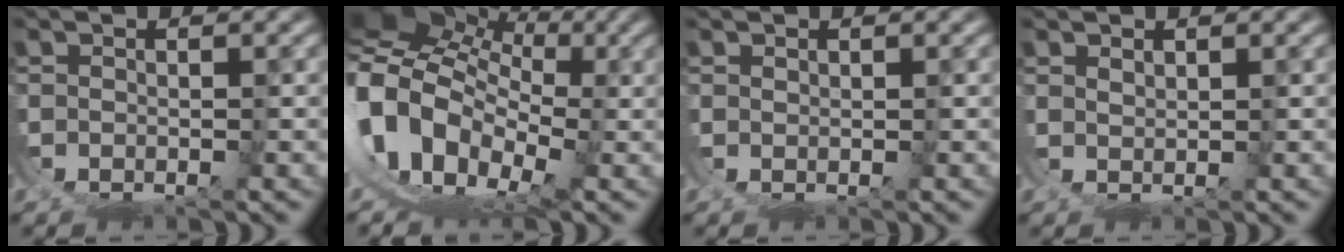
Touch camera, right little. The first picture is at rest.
{"total": 14.1, "force": [1.7, 11.4, 8.2], "torque": [-0.192, -0.018, 0.019]}
{"total": 1.0, "force": [0.8, -0.4, -0.3], "torque": [0.012, 0.002, 0.013]}
{"total": 1.7, "force": [1.6, -0.5, -0.4], "torque": [0.008, 0.001, 0.028]}